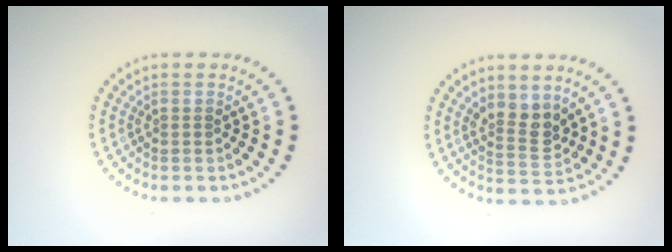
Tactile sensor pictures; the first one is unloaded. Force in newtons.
{"total": 2.8, "press": 2.5, "slide": 1.2}